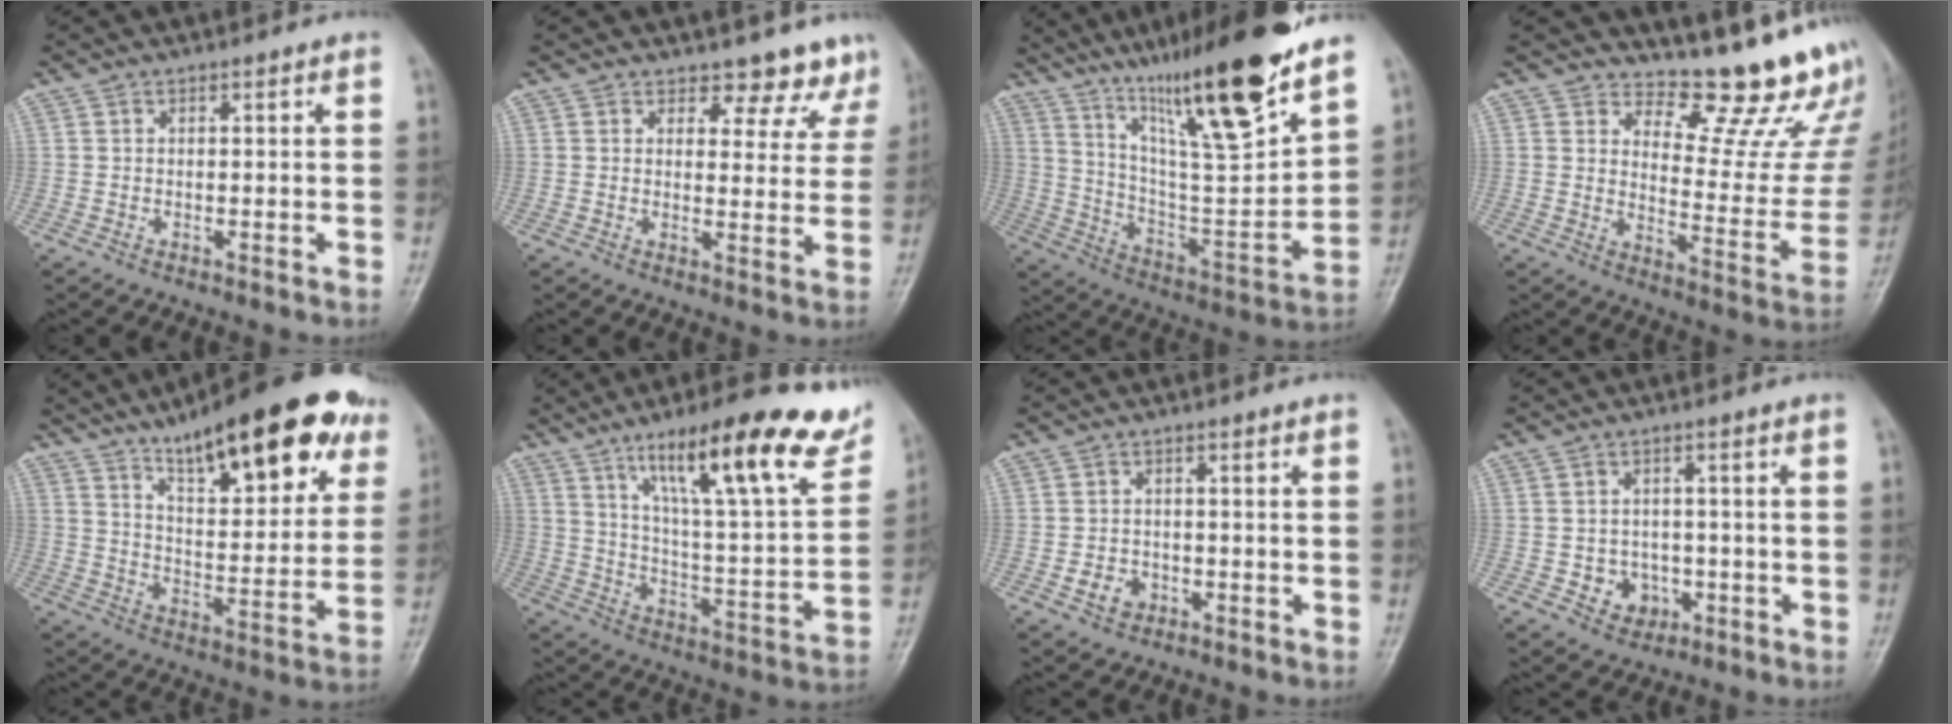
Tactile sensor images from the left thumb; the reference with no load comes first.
{"total": 7.1, "force": [6.0, 3.6, 0.8], "torque": [0.030, -0.037, 0.055]}
{"total": 24.5, "force": [17.1, 3.0, 17.2], "torque": [-0.255, -0.076, 0.294]}
{"total": 16.4, "force": [14.5, 4.7, 6.2], "torque": [-0.031, -0.150, 0.174]}
{"total": 23.7, "force": [14.8, 7.8, 16.8], "torque": [-0.201, -0.045, 0.222]}
{"total": 23.2, "force": [14.3, 4.8, 17.6], "torque": [-0.233, -0.050, 0.224]}
{"total": 3.9, "force": [-1.5, 3.1, 1.8], "torque": [-0.020, 0.007, -0.024]}
{"total": 5.4, "force": [-1.4, 4.8, 2.1], "torque": [-0.001, 0.010, -0.014]}